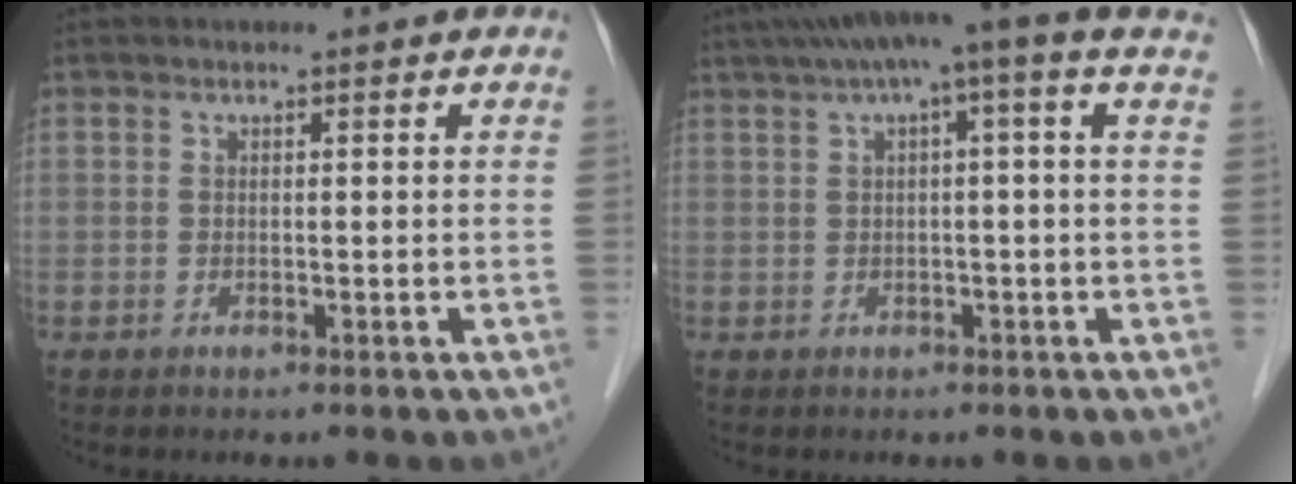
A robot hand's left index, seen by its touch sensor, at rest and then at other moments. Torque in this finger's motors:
{"motor_torque": [0.94, -0.98, 0.31, 0.15]}